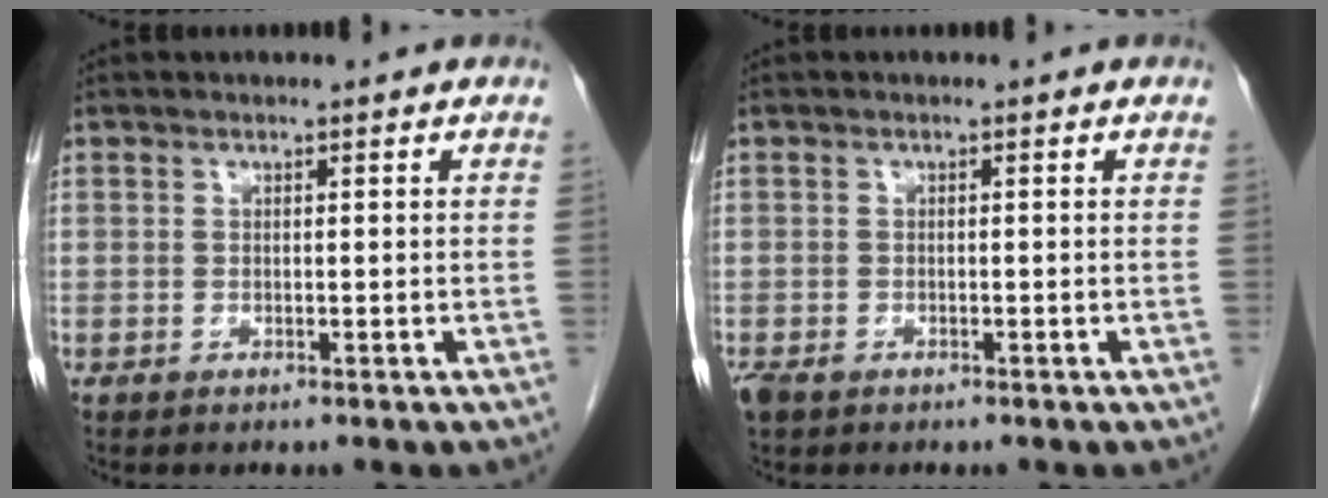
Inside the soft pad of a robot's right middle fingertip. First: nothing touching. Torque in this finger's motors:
{"motor_torque": [0.07, -0.04, 0.00, 0.01]}